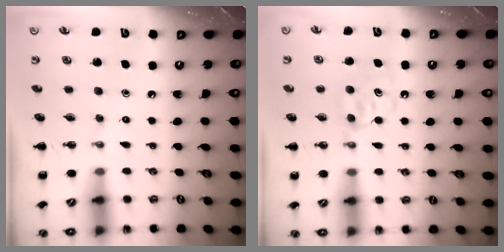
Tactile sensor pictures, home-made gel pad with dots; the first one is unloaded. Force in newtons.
{"total": 5.8, "press": 5.6, "slide": 1.6}